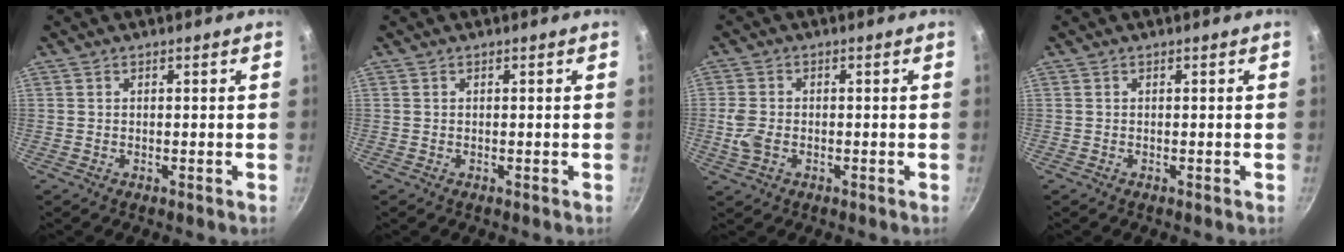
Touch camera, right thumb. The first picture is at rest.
{"total": 0.0}
{"total": 4.7, "force": [-1.0, 3.3, 3.2], "torque": [-0.069, 0.003, -0.021]}
{"total": 0.0}